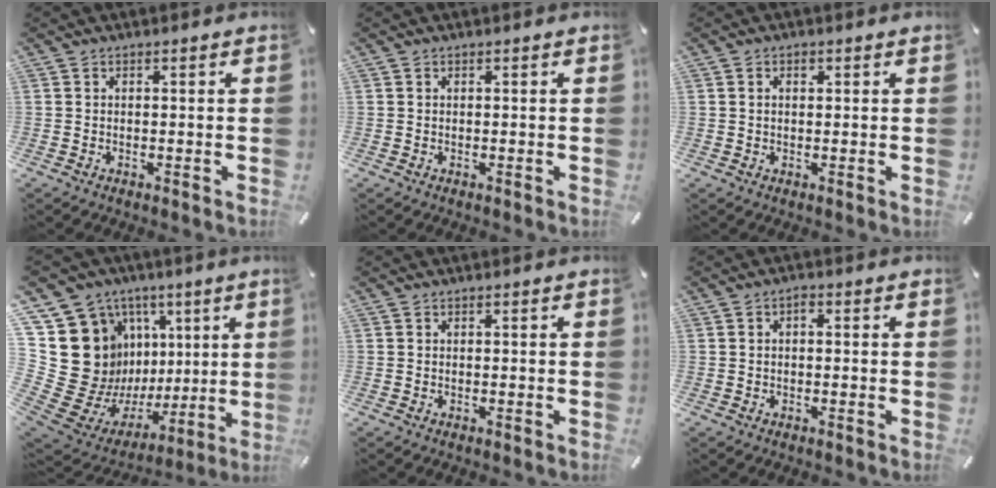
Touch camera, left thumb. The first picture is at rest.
{"total": 0.0}
{"total": 1.4, "force": [0.4, 0.9, 0.9], "torque": [-0.020, 0.006, 0.006]}
{"total": 22.7, "force": [3.5, 19.7, 10.7], "torque": [-0.176, -0.082, 0.131]}
{"total": 0.0}
{"total": 1.4, "force": [0.0, 0.8, 1.1], "torque": [-0.022, 0.006, -0.002]}